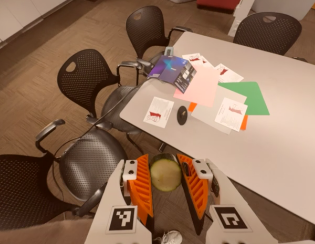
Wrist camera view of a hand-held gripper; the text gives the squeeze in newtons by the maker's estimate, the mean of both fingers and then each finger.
{"total": 12.7, "left": 12.8, "right": 12.5}